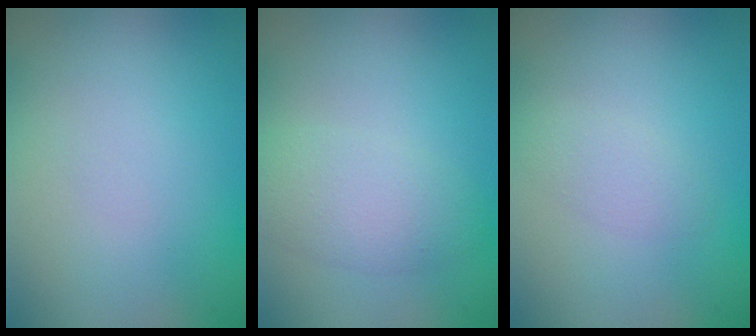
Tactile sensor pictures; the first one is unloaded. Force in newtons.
{"total": 3.2, "press": 3.2, "slide": 0.1}
{"total": 1.5, "press": 1.5, "slide": 0.1}